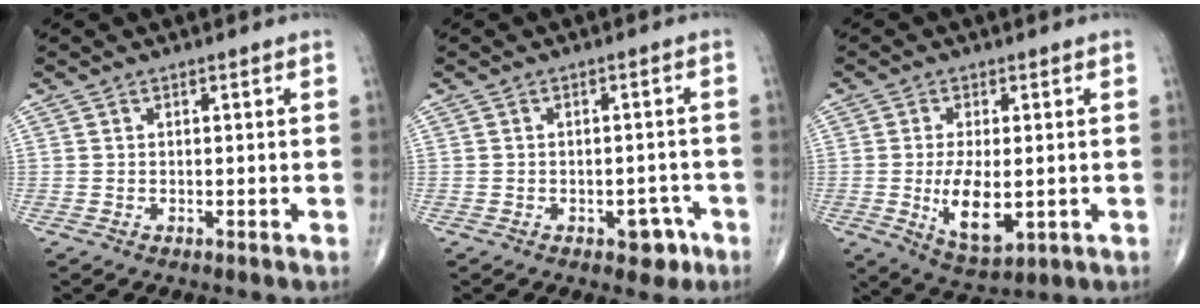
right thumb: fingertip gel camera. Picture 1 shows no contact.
{"total": 4.2, "force": [-2.2, 2.5, 2.4], "torque": [-0.009, 0.017, -0.026]}
{"total": 9.3, "force": [-1.3, 4.2, 8.2], "torque": [-0.138, -0.020, -0.013]}